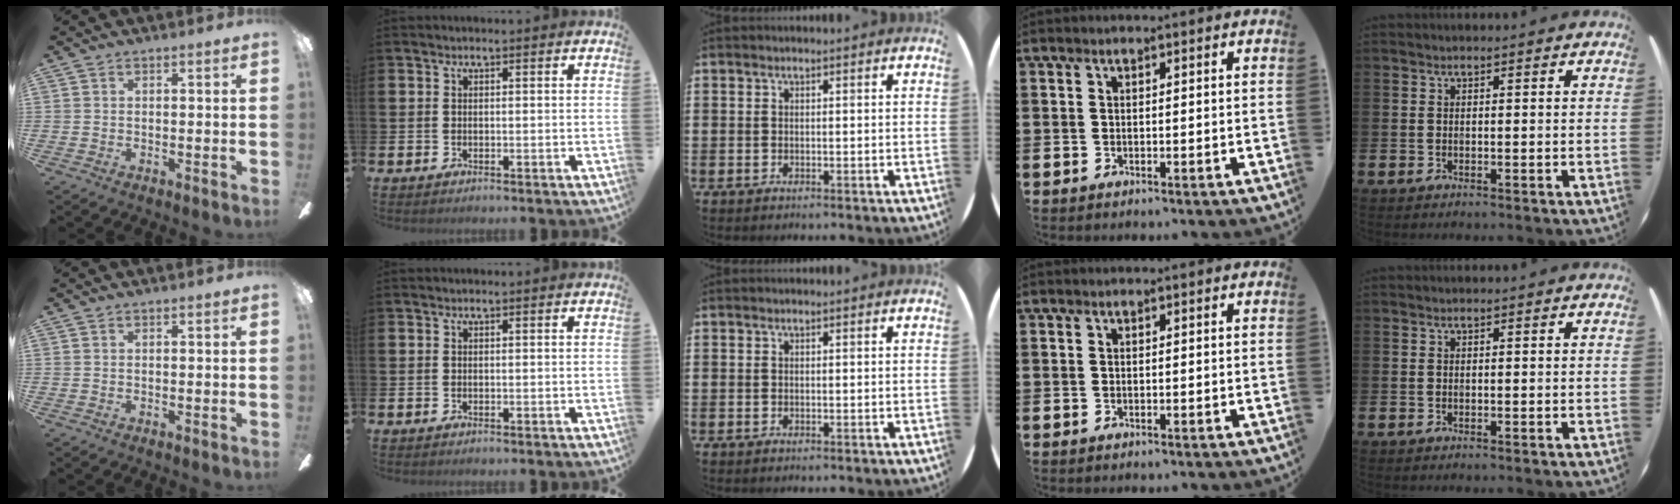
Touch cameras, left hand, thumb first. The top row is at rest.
{}